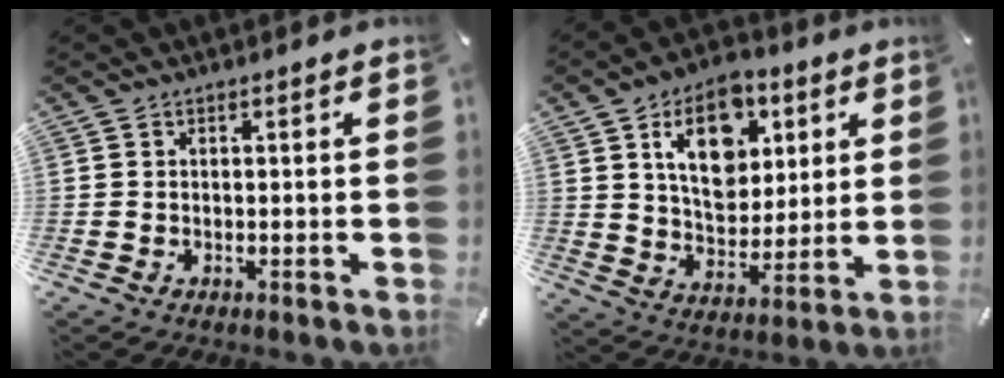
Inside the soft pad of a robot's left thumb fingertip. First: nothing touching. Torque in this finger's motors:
{"motor_torque": [2.39, 2.61, 0.45, -0.35, 0.16]}